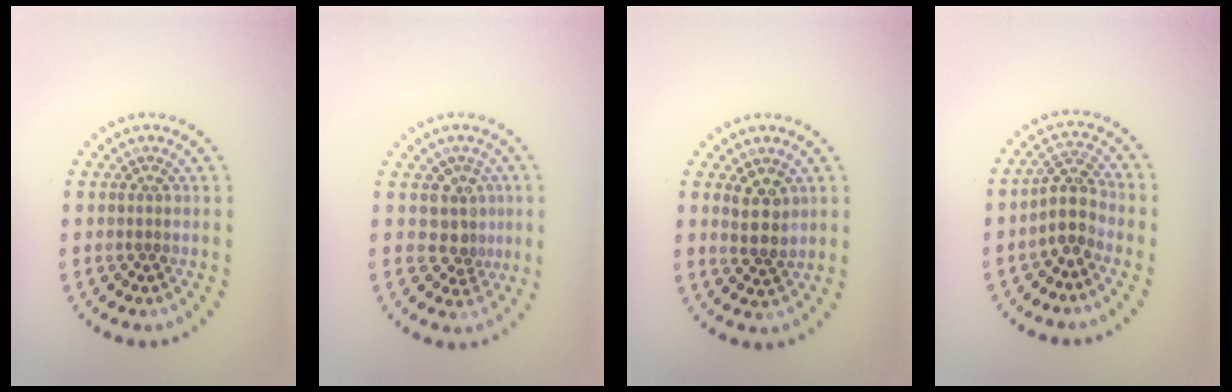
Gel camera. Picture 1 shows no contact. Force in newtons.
{"total": 2.5, "press": 1.9, "slide": 1.7}
{"total": 2.5, "press": 2.4, "slide": 0.9}
{"total": 2.7, "press": 2.3, "slide": 1.5}